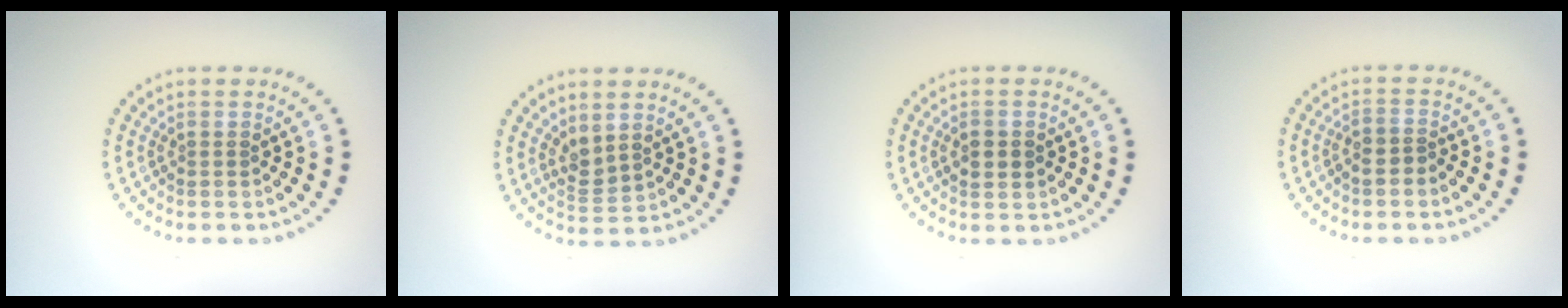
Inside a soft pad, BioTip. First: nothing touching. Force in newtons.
{"total": 1.9, "press": 1.6, "slide": 0.9}
{"total": 1.7, "press": 1.7, "slide": 0.2}
{"total": 1.5, "press": 1.4, "slide": 0.6}